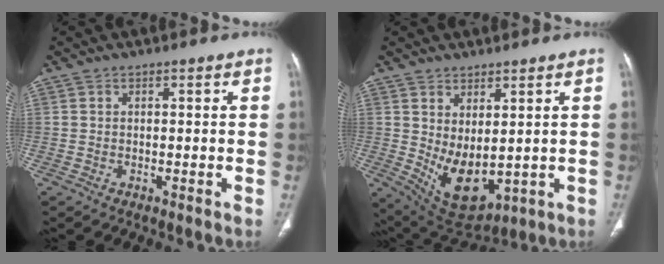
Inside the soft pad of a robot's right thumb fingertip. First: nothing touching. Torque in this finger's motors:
{"motor_torque": [-0.42, 0.93, 0.64, 1.07, 0.26]}